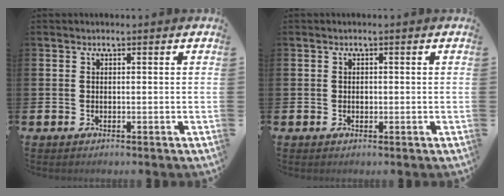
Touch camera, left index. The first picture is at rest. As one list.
[{"total": 0.6, "force": [0.0, 0.5, 0.2], "torque": [0.004, 0.000, -0.003]}]